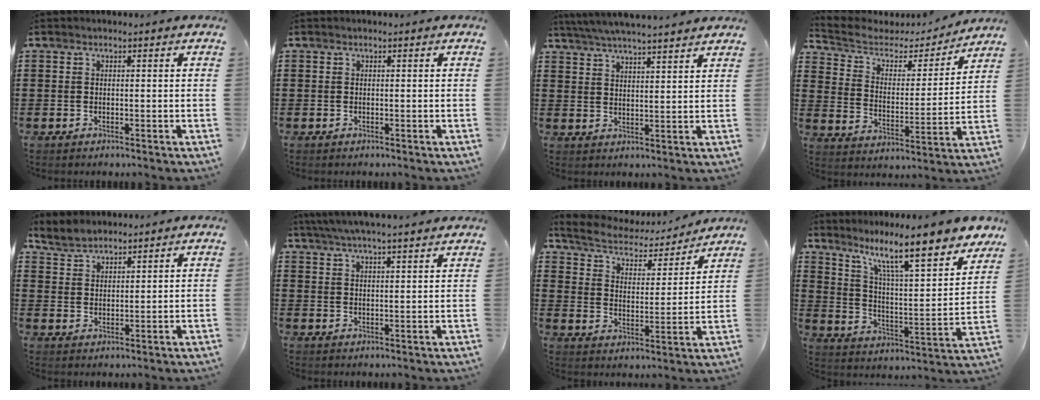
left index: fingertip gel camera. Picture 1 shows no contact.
{"total": 0.0}
{"total": 4.7, "force": [4.5, -0.4, 1.4], "torque": [-0.042, -0.021, 0.078]}
{"total": 4.8, "force": [4.0, 2.3, 1.2], "torque": [-0.054, -0.025, 0.063]}
{"total": 3.2, "force": [3.1, 0.8, 0.1], "torque": [-0.014, -0.003, 0.058]}
{"total": 4.3, "force": [3.9, -0.2, 1.8], "torque": [-0.046, -0.014, 0.069]}
{"total": 4.8, "force": [4.5, 1.1, 1.4], "torque": [-0.053, -0.030, 0.071]}
{"total": 11.4, "force": [9.1, 1.1, 6.9], "torque": [-0.149, -0.057, 0.147]}